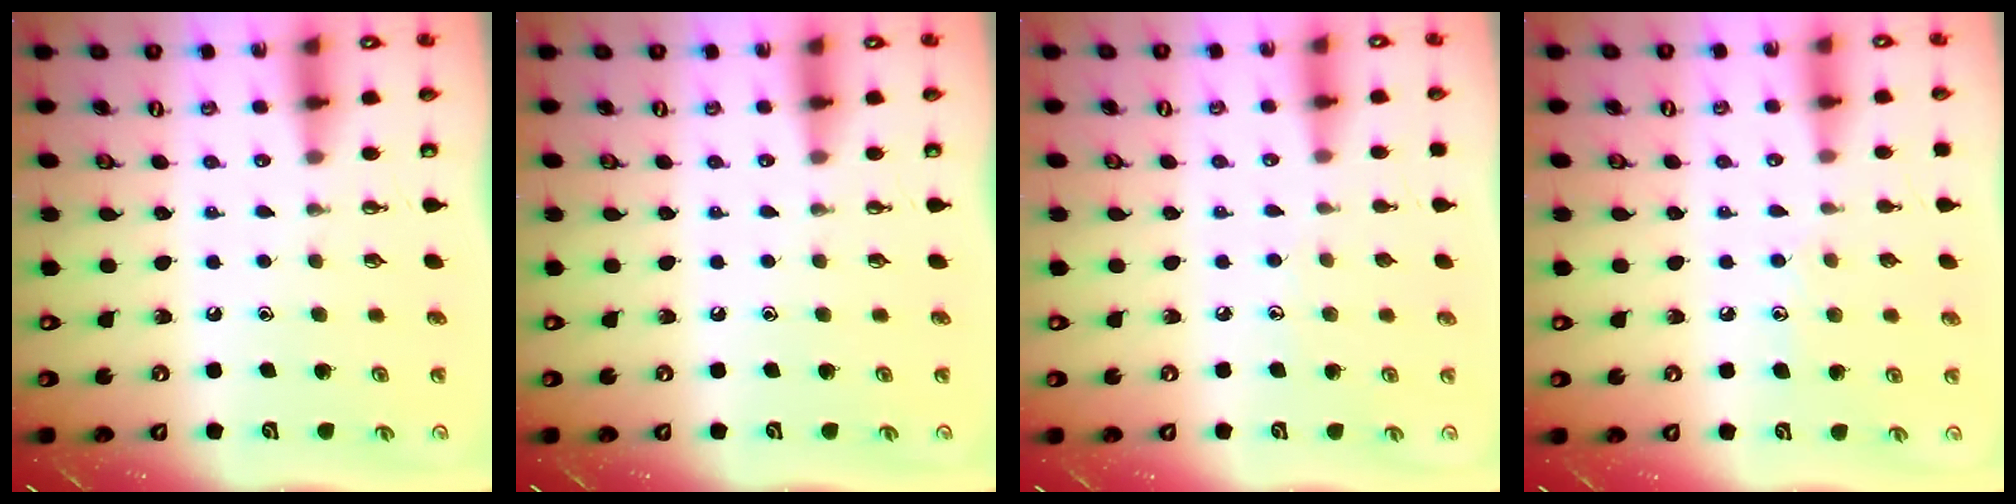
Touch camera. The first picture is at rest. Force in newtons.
{"total": 0.0}
{"total": 3.9, "press": 3.8, "slide": 0.4}
{"total": 6.5, "press": 6.5, "slide": 0.6}